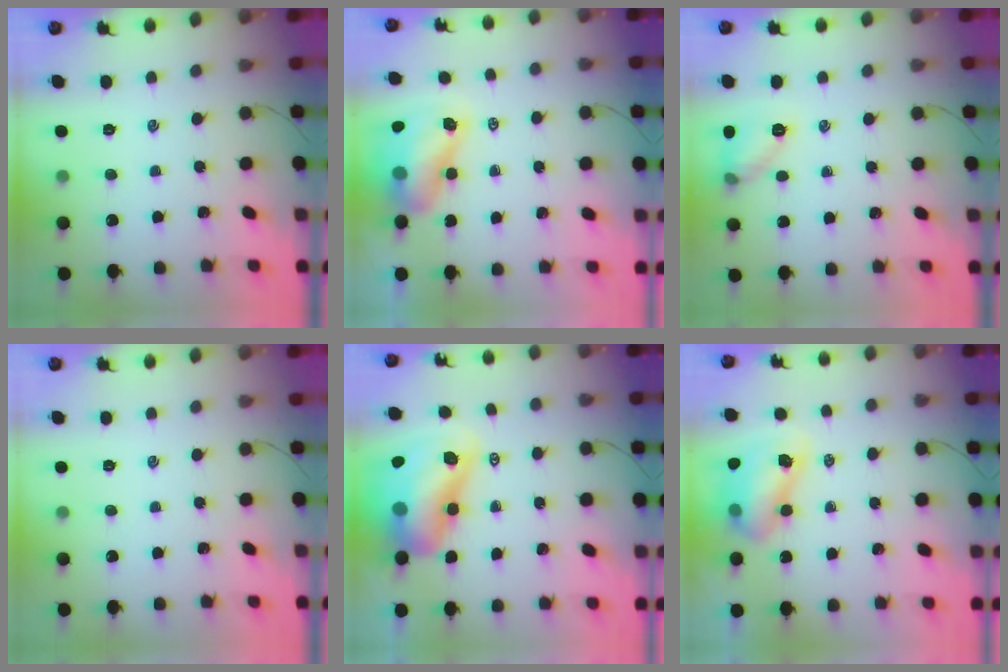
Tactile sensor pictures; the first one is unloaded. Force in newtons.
{"total": 8.4, "press": 8.2, "slide": 1.7}
{"total": 8.7, "press": 8.5, "slide": 1.6}
{"total": 0.0}
{"total": 15.7, "press": 15.0, "slide": 4.4}
{"total": 8.2, "press": 8.0, "slide": 2.0}